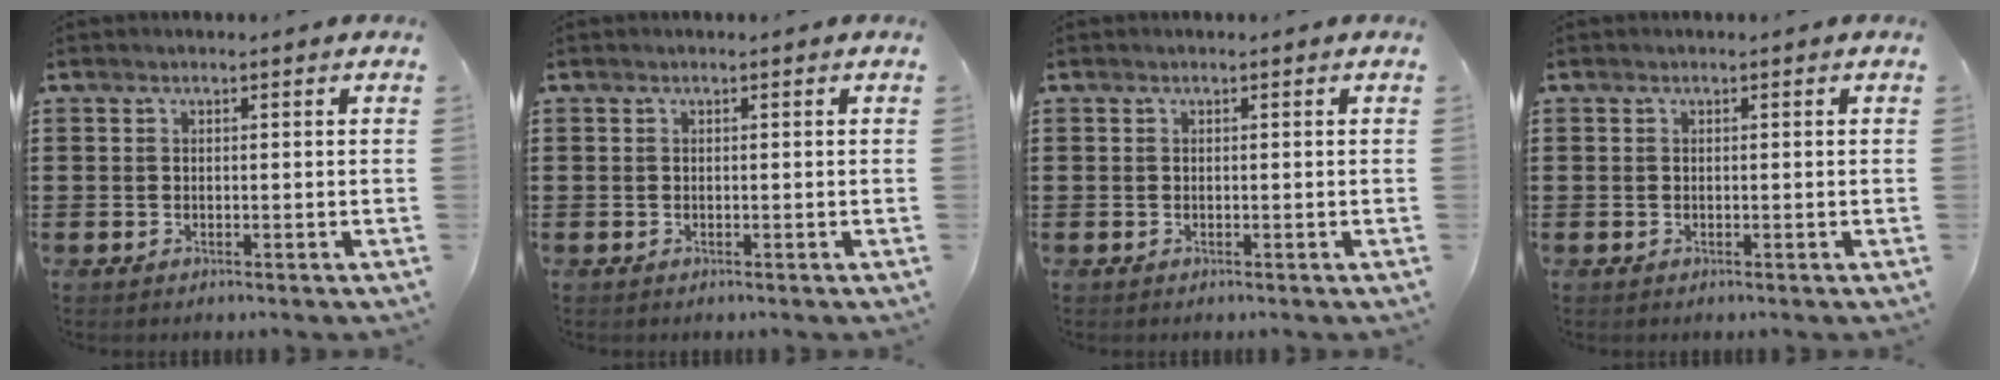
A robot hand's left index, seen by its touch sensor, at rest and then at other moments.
{"total": 0.0}
{"total": 0.0}
{"total": 0.0}